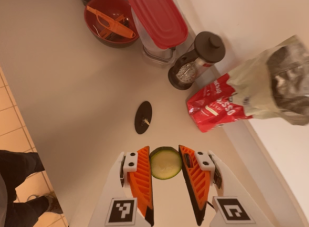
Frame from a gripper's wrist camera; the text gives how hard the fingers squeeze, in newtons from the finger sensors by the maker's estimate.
{"total": 9.0, "left": 9.2, "right": 8.9}